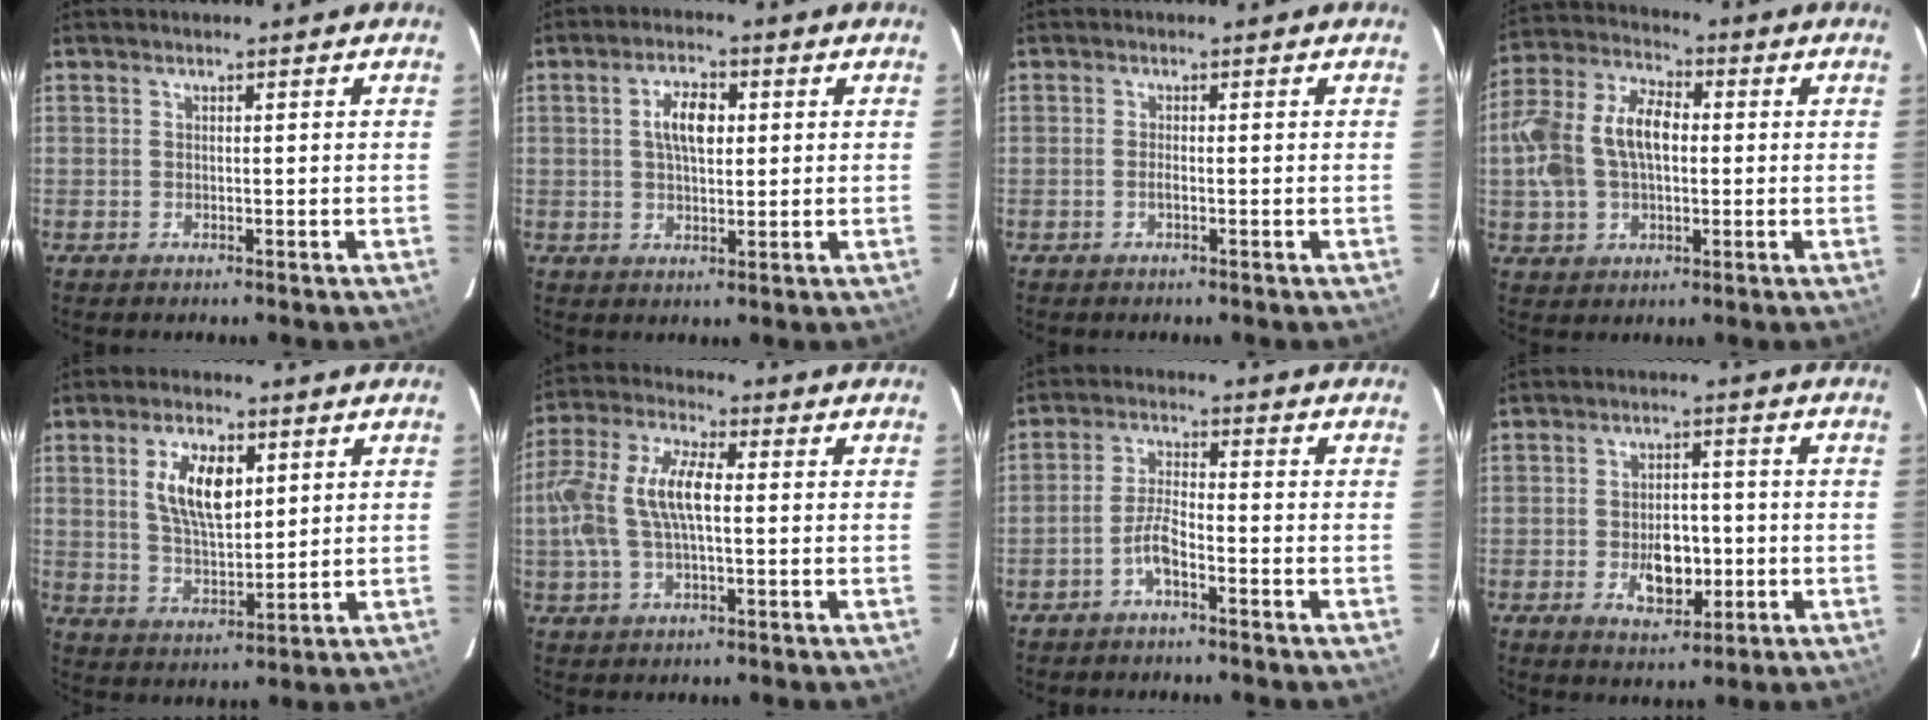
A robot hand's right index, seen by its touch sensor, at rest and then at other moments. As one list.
[{"total": 5.8, "force": [1.2, 2.9, 4.9], "torque": [-0.087, 0.012, 0.023]}, {"total": 1.5, "force": [-0.6, 0.2, 1.3], "torque": [-0.027, -0.001, -0.012]}, {"total": 15.0, "force": [0.3, 9.8, 11.4], "torque": [-0.248, 0.025, 0.005]}, {"total": 9.9, "force": [3.3, 4.7, 8.1], "torque": [-0.151, 0.005, 0.067]}, {"total": 12.8, "force": [0.3, 5.6, 11.5], "torque": [-0.243, 0.016, 0.004]}, {"total": 4.0, "force": [-2.5, 0.9, 3.0], "torque": [-0.068, 0.009, -0.050]}, {"total": 7.3, "force": [-1.7, 4.7, 5.3], "torque": [-0.092, 0.003, -0.017]}]